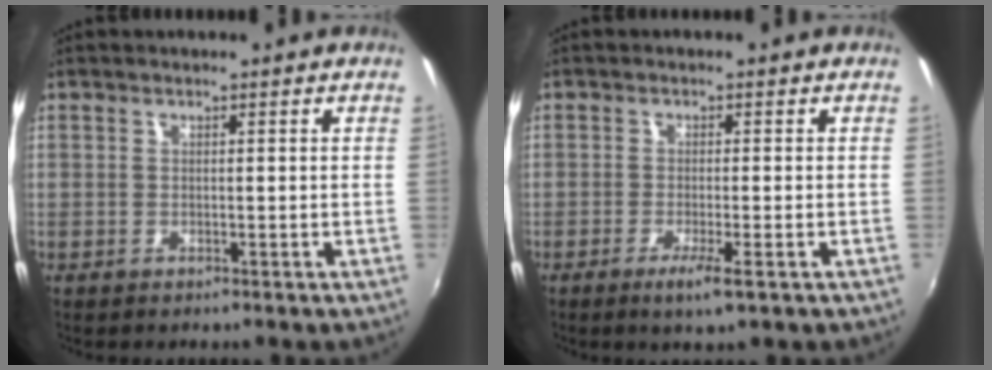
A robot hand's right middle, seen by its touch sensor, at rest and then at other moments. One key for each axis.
{"total": 3.9, "fx": -2.0, "fy": 0.3, "fz": 3.3, "tx": -0.070, "ty": -0.011, "tz": -0.036}